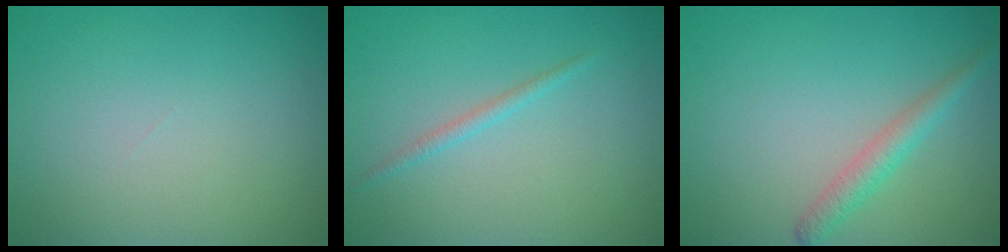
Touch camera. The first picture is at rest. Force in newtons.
{"total": 1.0, "press": 1.0, "slide": 0.1}
{"total": 2.2, "press": 2.2, "slide": 0.1}